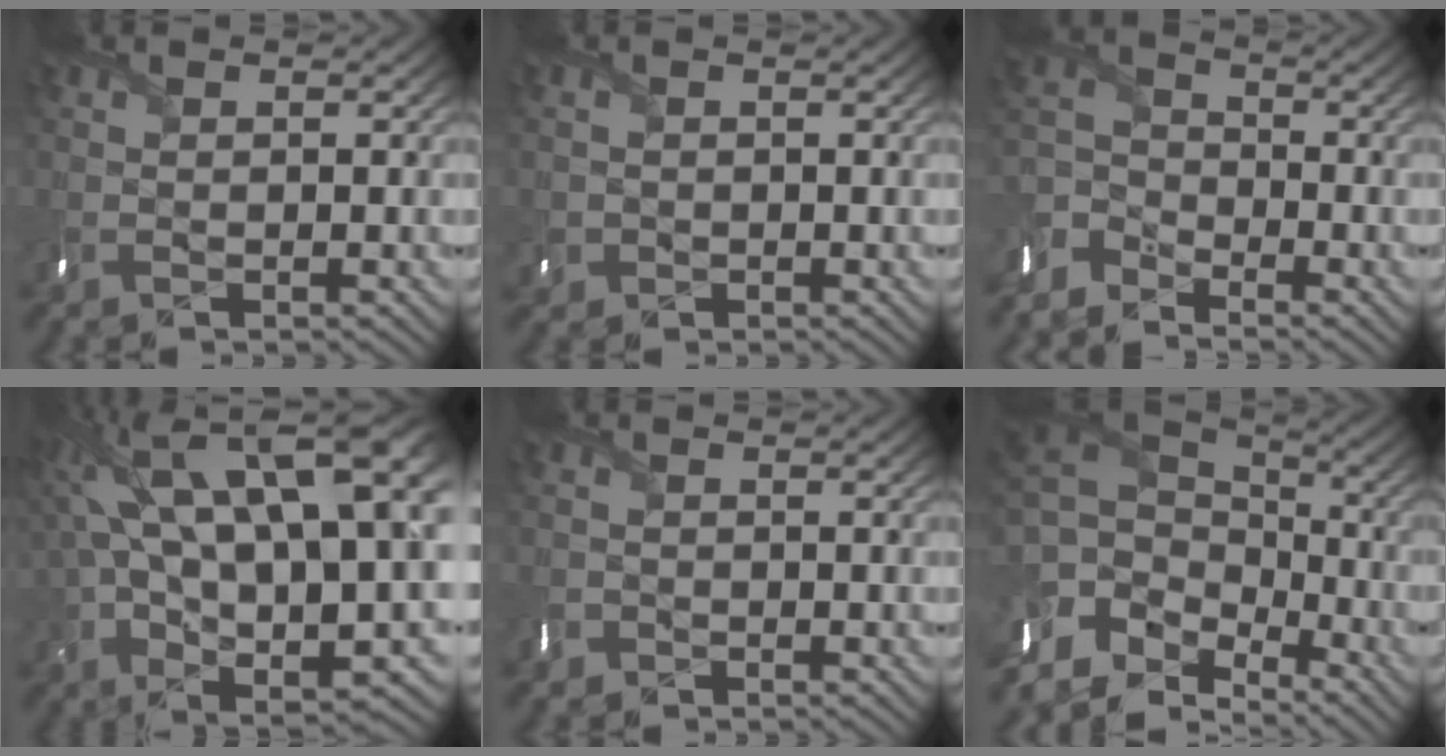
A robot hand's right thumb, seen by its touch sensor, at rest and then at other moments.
{"total": 1.4, "force": [-0.8, 1.2, -0.2], "torque": [0.004, -0.011, -0.016]}
{"total": 4.9, "force": [-4.6, 1.7, 0.3], "torque": [-0.013, -0.014, -0.110]}
{"total": 19.7, "force": [5.1, 9.8, 16.4], "torque": [-0.285, 0.016, 0.124]}
{"total": 1.4, "force": [-0.8, 0.6, -1.0], "torque": [0.025, -0.010, -0.019]}
{"total": 10.8, "force": [-3.8, 7.6, 6.7], "torque": [-0.181, -0.019, -0.055]}